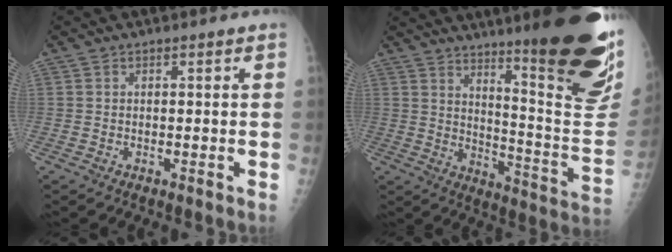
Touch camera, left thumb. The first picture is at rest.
{"total": 27.3, "force": [16.6, 4.4, 21.2], "torque": [-0.238, -0.095, 0.236]}